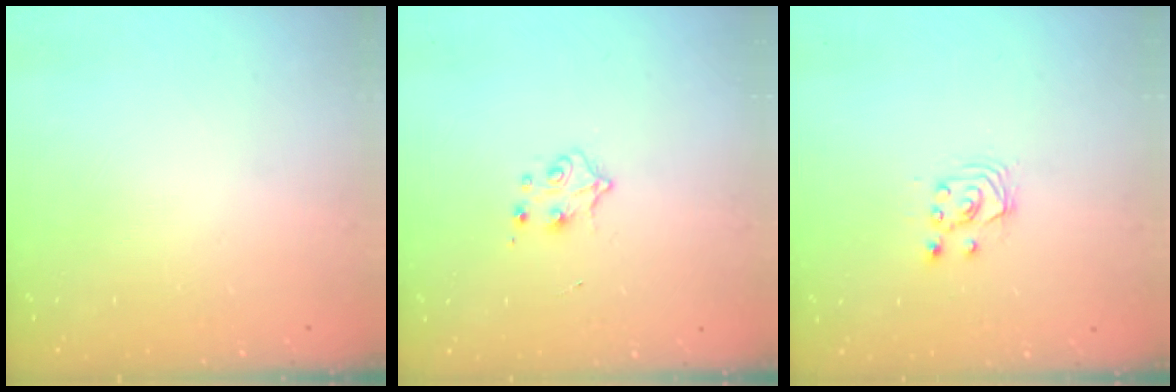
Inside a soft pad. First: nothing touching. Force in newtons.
{"total": 4.1, "press": 4.0, "slide": 0.6}
{"total": 2.9, "press": 2.9, "slide": 0.2}